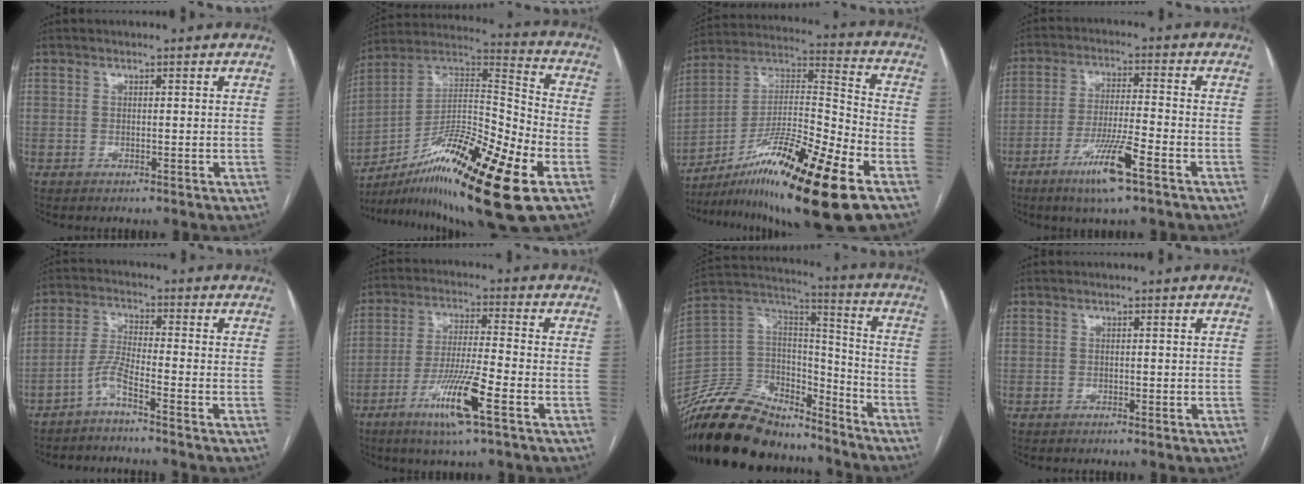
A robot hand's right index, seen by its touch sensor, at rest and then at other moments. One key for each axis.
{"total": 24.0, "fx": -12.2, "fy": 2.4, "fz": 20.5, "tx": -0.333, "ty": -0.006, "tz": -0.204}
{"total": 21.7, "fx": -12.8, "fy": 1.0, "fz": 17.5, "tx": -0.298, "ty": -0.017, "tz": -0.218}
{"total": 9.3, "fx": -5.3, "fy": 0.1, "fz": 7.7, "tx": -0.147, "ty": -0.015, "tz": -0.095}
{"total": 4.2, "fx": -3.2, "fy": -0.5, "fz": 2.7, "tx": -0.064, "ty": -0.003, "tz": -0.071}
{"total": 10.6, "fx": -5.1, "fy": 0.0, "fz": 9.2, "tx": -0.181, "ty": -0.016, "tz": -0.097}
{"total": 27.2, "fx": -23.2, "fy": 9.4, "fz": 10.5, "tx": -0.244, "ty": 0.008, "tz": -0.390}
{"total": 0.0}